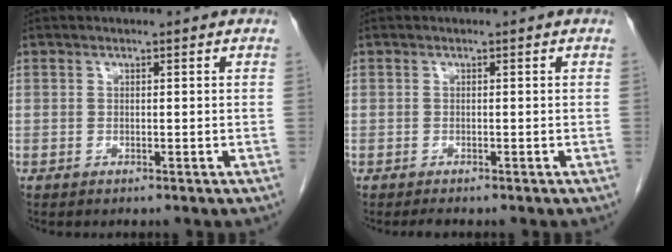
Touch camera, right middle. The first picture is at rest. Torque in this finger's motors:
{"motor_torque": [0.01, 0.00, 0.00, 0.02]}